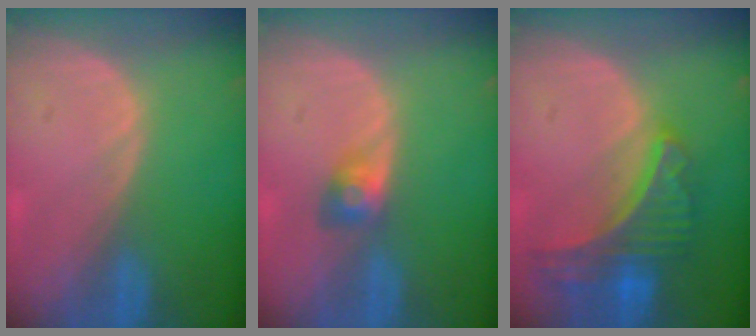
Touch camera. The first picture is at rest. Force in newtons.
{"total": 2.8, "press": 2.6, "slide": 1.1}
{"total": 8.9, "press": 7.8, "slide": 4.3}